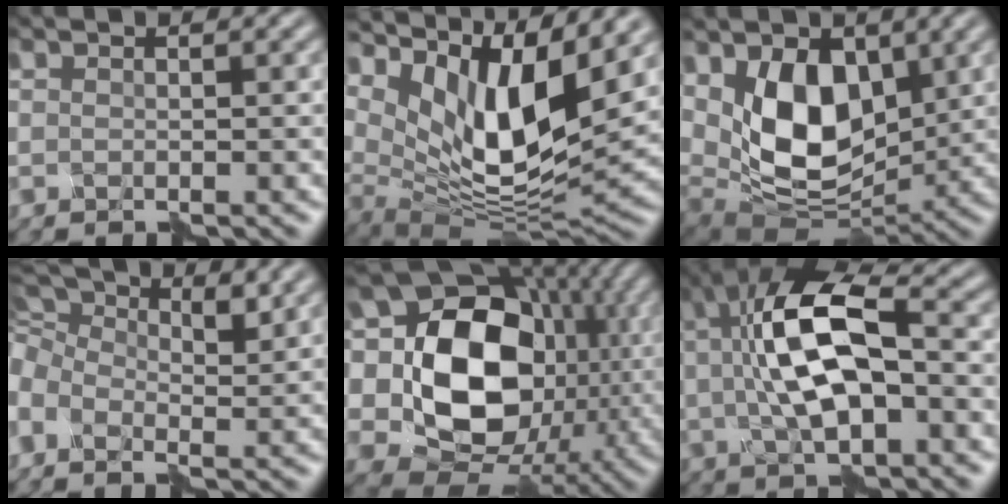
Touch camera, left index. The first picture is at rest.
{"total": 11.1, "force": [5.1, 4.7, 8.7], "torque": [-0.159, -0.010, 0.113]}
{"total": 8.2, "force": [2.1, 5.2, 6.0], "torque": [-0.107, -0.014, 0.043]}
{"total": 7.0, "force": [0.6, 4.9, 4.9], "torque": [-0.128, 0.025, 0.012]}
{"total": 15.8, "force": [0.9, 12.4, 9.8], "torque": [-0.166, 0.009, 0.014]}
{"total": 8.7, "force": [1.1, 3.5, 7.8], "torque": [-0.141, 0.023, 0.017]}